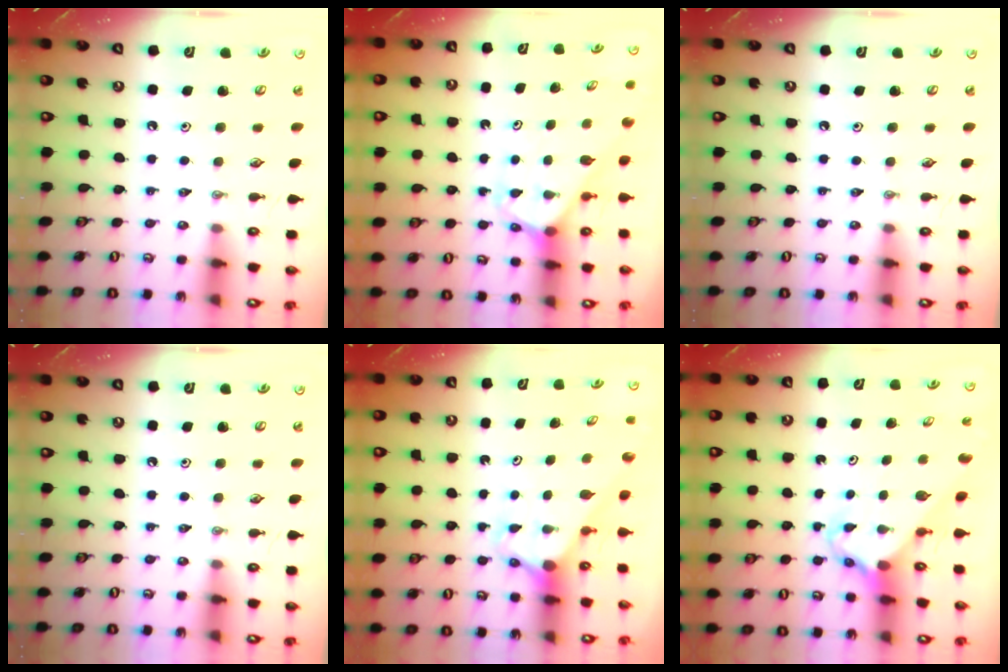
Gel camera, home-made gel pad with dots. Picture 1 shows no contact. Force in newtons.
{"total": 2.8, "press": 2.8, "slide": 0.1}
{"total": 0.0}
{"total": 0.0}
{"total": 2.7, "press": 2.7, "slide": 0.0}
{"total": 2.6, "press": 2.6, "slide": 0.2}